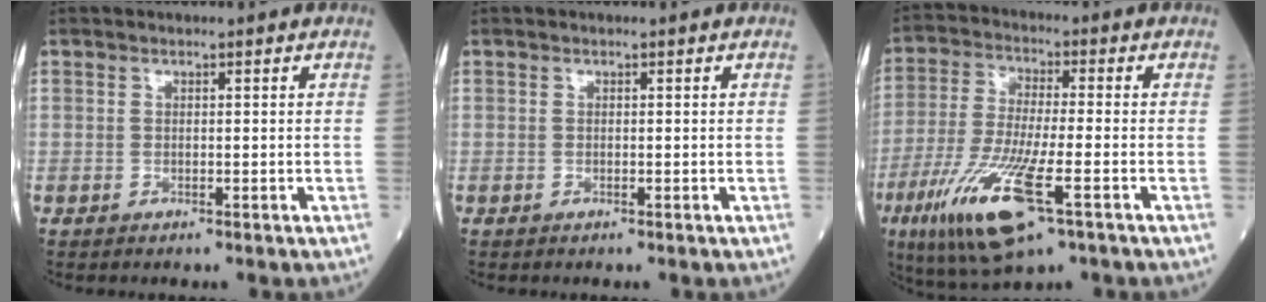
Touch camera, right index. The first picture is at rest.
{"total": 0.0}
{"total": 14.5, "force": [-6.4, 2.3, 12.8], "torque": [-0.264, -0.034, -0.112]}